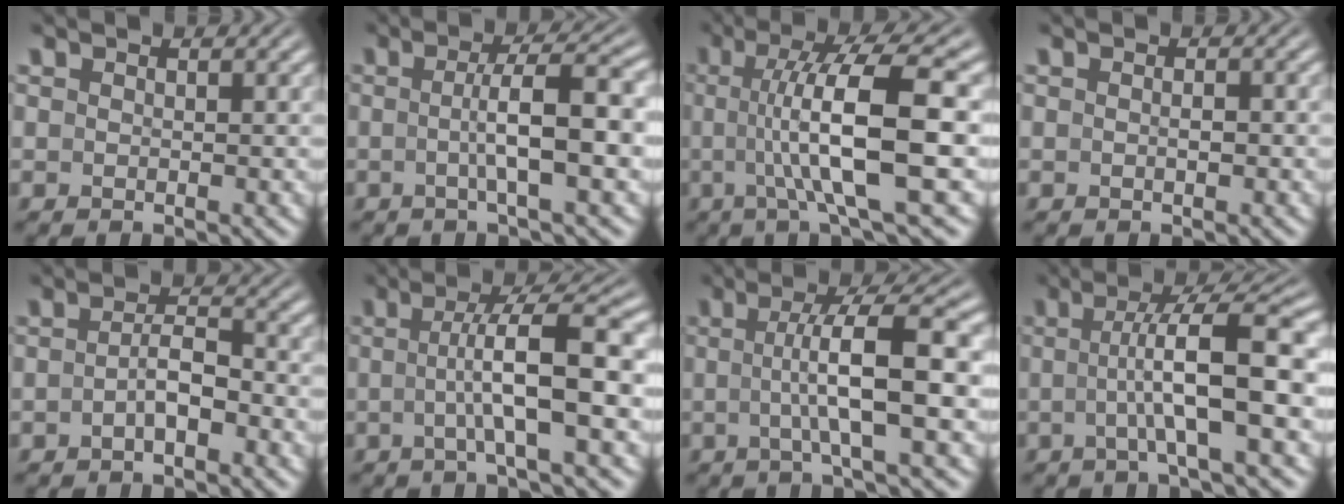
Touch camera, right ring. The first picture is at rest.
{"total": 4.3, "force": [-0.7, -0.1, 4.2], "torque": [-0.063, 0.003, -0.010]}
{"total": 8.0, "force": [0.5, 1.0, 7.9], "torque": [-0.138, -0.002, 0.009]}
{"total": 0.7, "force": [-0.3, 0.3, 0.5], "torque": [-0.011, 0.000, -0.006]}
{"total": 2.3, "force": [-1.5, 0.5, 1.6], "torque": [-0.025, -0.007, -0.024]}
{"total": 5.8, "force": [-0.7, 0.4, 5.7], "torque": [-0.087, 0.005, -0.009]}
{"total": 5.4, "force": [-0.2, 0.1, 5.4], "torque": [-0.084, 0.005, -0.004]}
{"total": 6.6, "force": [-0.6, 0.8, 6.6], "torque": [-0.099, 0.007, -0.007]}